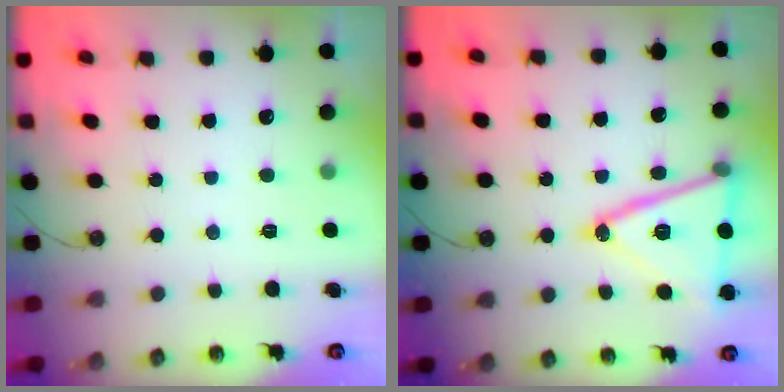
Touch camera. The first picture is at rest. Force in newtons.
{"total": 19.6, "press": 19.3, "slide": 3.6}